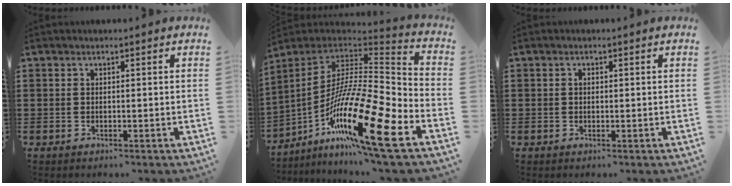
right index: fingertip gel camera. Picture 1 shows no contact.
{"total": 22.4, "force": [-11.2, 3.6, 19.0], "torque": [-0.390, 0.011, -0.207]}
{"total": 0.6, "force": [0.1, 0.4, 0.4], "torque": [-0.009, 0.001, 0.001]}